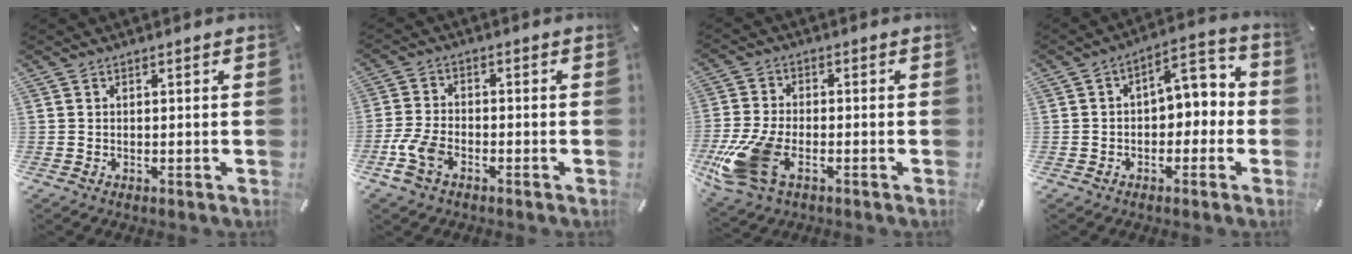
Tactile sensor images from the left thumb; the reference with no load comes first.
{"total": 6.7, "force": [-3.2, 3.8, 4.5], "torque": [-0.102, 0.008, -0.062]}
{"total": 13.7, "force": [-5.4, 7.8, 9.9], "torque": [-0.210, 0.008, -0.092]}
{"total": 5.9, "force": [0.3, 4.4, 4.0], "torque": [-0.040, -0.012, -0.007]}